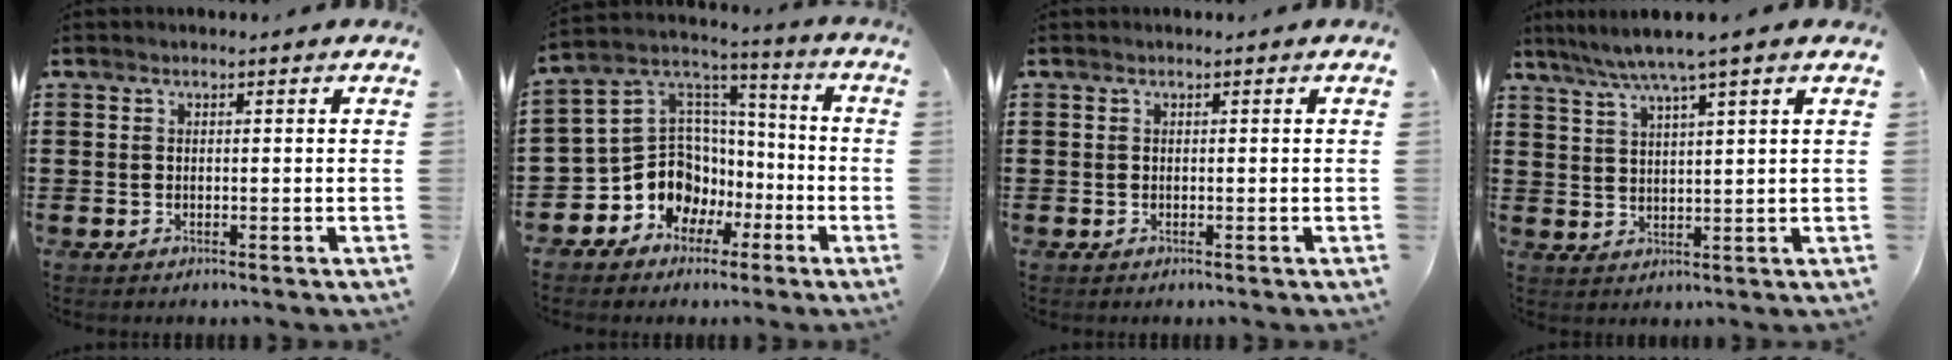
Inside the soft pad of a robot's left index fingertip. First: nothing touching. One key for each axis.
{"total": 10.6, "fx": -3.7, "fy": 9.5, "fz": 3.0, "tx": -0.103, "ty": -0.004, "tz": -0.064}
{"total": 0.0}
{"total": 5.1, "fx": 3.9, "fy": -0.5, "fz": 3.3, "tx": -0.074, "ty": -0.012, "tz": 0.066}